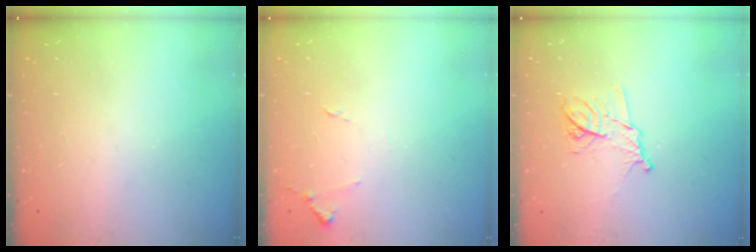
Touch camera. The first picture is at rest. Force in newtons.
{"total": 7.9, "press": 7.8, "slide": 0.7}
{"total": 10.3, "press": 10.3, "slide": 0.3}